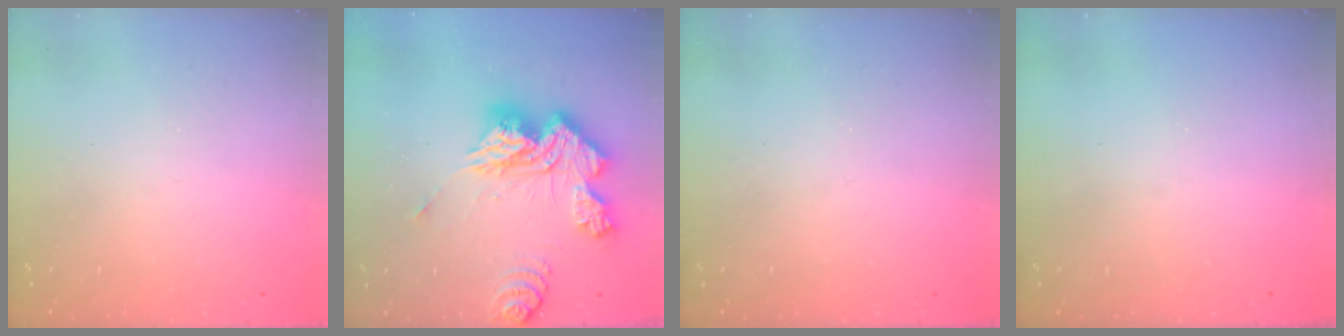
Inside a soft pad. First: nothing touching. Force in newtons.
{"total": 20.4, "press": 20.3, "slide": 1.9}
{"total": 0.0}
{"total": 0.0}